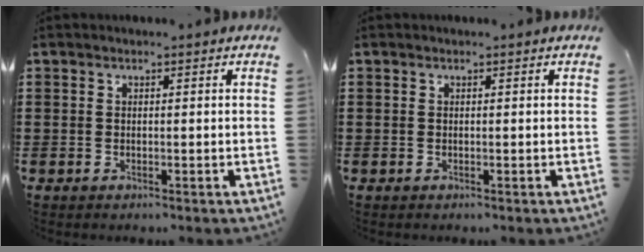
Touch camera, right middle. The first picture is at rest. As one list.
[{"total": 0.0}]